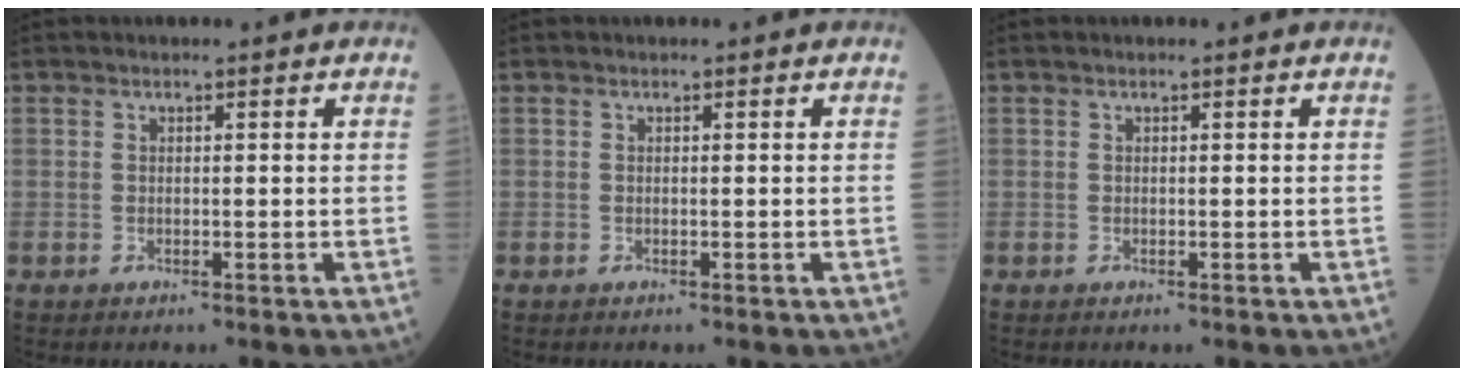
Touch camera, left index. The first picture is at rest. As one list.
[{"total": 0.0}, {"total": 0.0}]